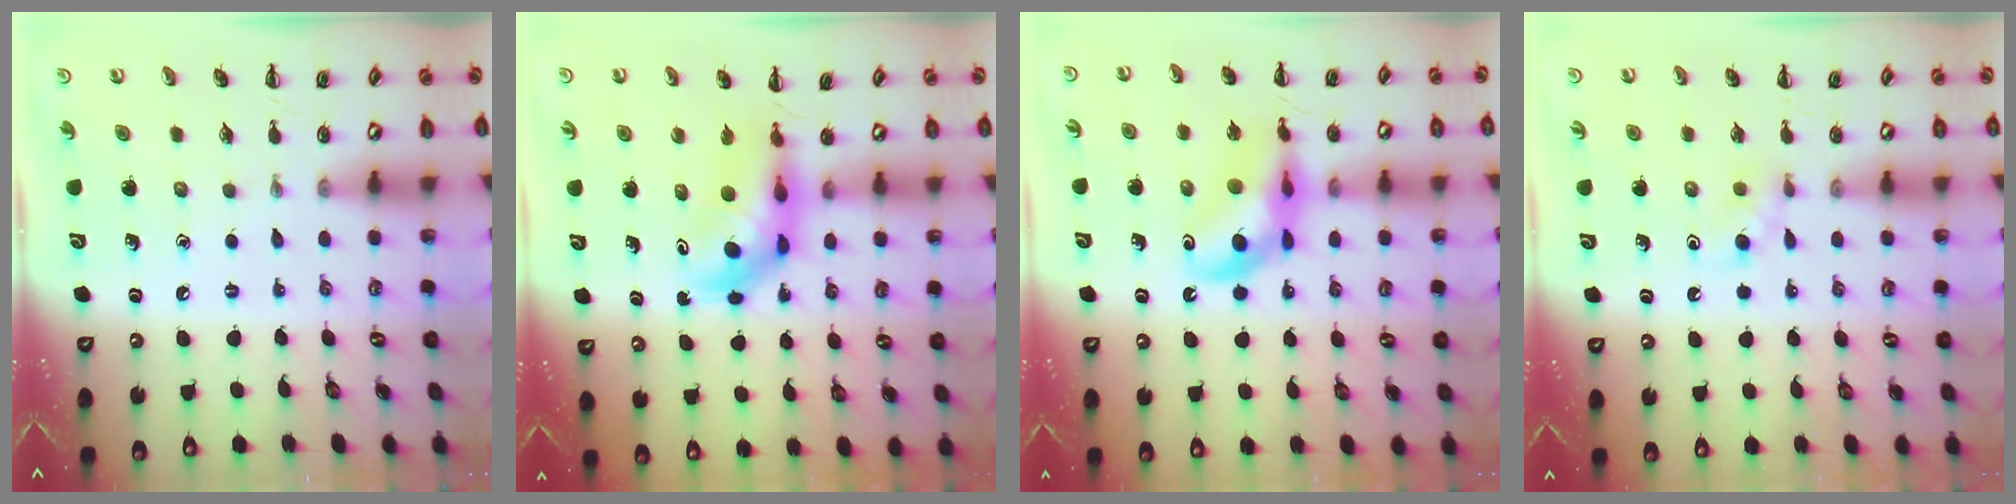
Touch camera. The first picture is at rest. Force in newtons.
{"total": 5.4, "press": 5.3, "slide": 0.9}
{"total": 12.7, "press": 12.3, "slide": 3.2}
{"total": 3.0, "press": 2.7, "slide": 1.2}